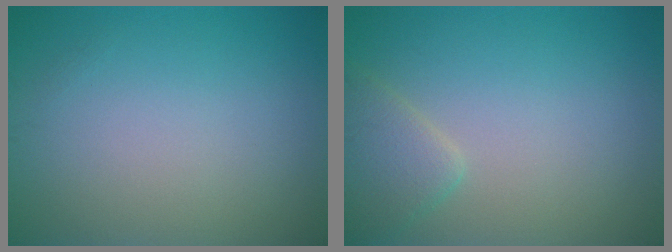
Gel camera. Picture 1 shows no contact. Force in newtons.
{"total": 2.4, "press": 2.4, "slide": 0.2}